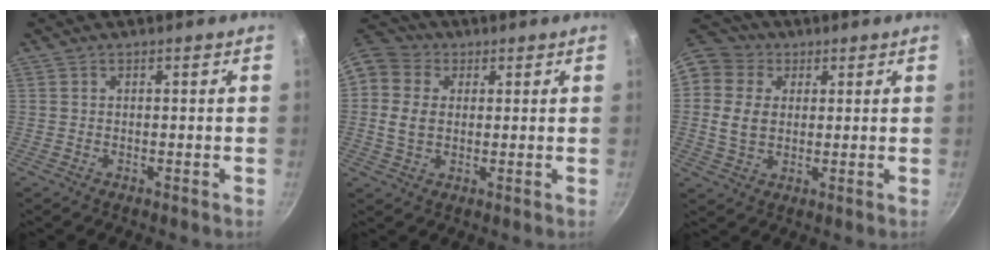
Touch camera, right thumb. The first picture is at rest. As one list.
[{"total": 9.9, "force": [1.8, 8.2, 5.3], "torque": [-0.084, 0.007, 0.019]}, {"total": 10.8, "force": [2.6, 9.0, 5.2], "torque": [-0.083, 0.005, 0.034]}]